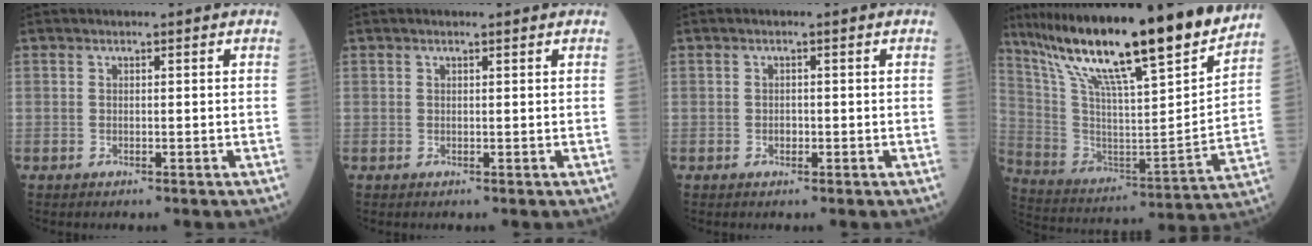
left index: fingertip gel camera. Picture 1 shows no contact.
{"total": 0.6, "force": [0.4, 0.0, 0.3], "torque": [-0.012, 0.003, 0.007]}
{"total": 0.8, "force": [-0.3, 0.6, 0.6], "torque": [-0.010, 0.001, -0.006]}
{"total": 24.9, "force": [19.9, 1.3, 14.9], "torque": [-0.262, -0.023, 0.328]}